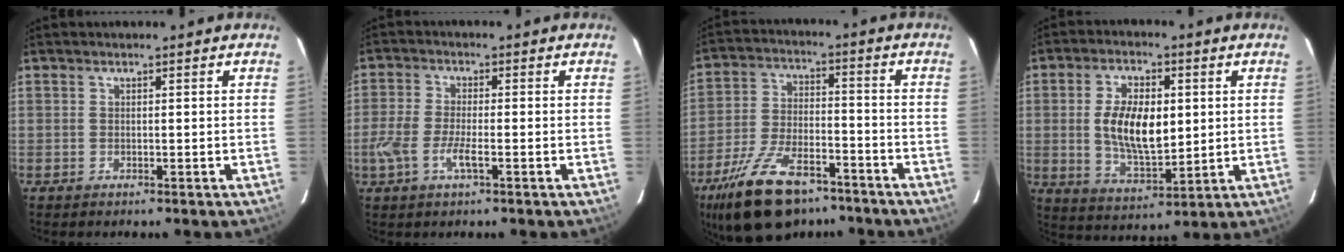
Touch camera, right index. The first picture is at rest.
{"total": 6.0, "force": [-2.4, 1.8, 5.2], "torque": [-0.118, -0.004, -0.050]}
{"total": 18.3, "force": [-12.8, 8.4, 10.2], "torque": [-0.214, -0.017, -0.216]}
{"total": 12.0, "force": [1.0, 5.9, 10.4], "torque": [-0.196, 0.000, 0.028]}